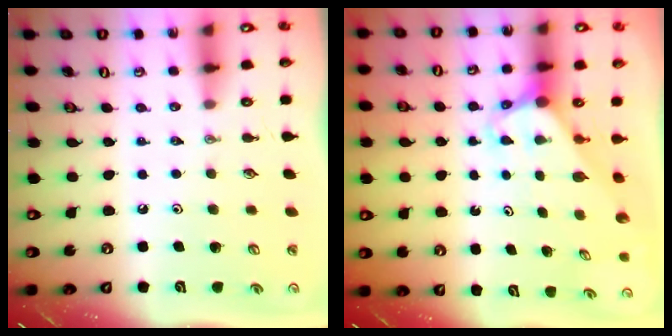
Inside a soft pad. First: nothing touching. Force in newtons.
{"total": 3.4, "press": 3.4, "slide": 0.1}